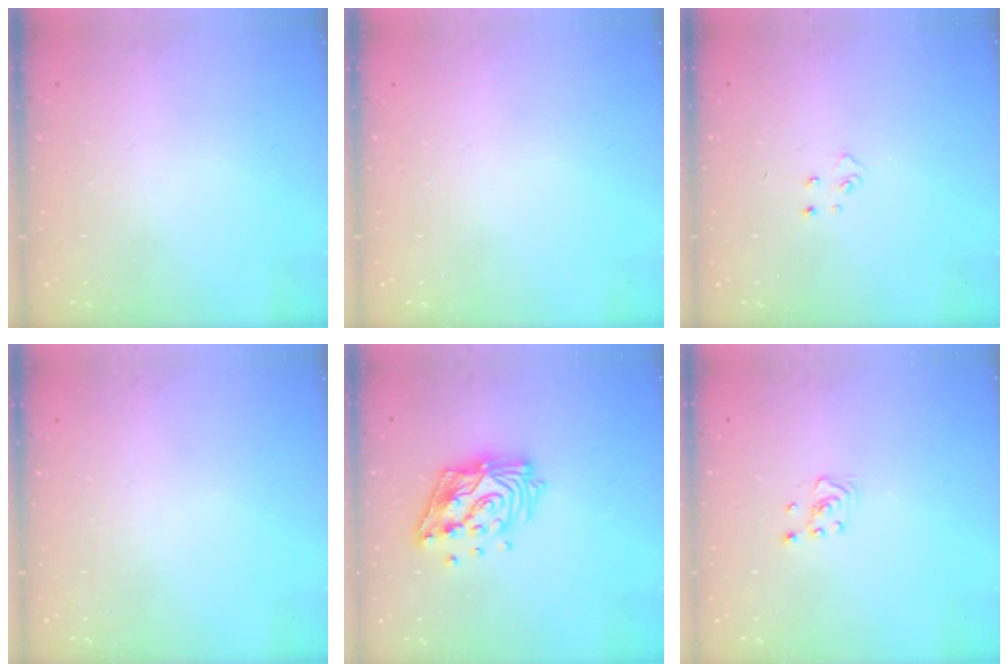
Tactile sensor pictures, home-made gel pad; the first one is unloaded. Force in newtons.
{"total": 0.0}
{"total": 3.3, "press": 3.3, "slide": 0.4}
{"total": 0.0}
{"total": 14.7, "press": 14.6, "slide": 1.9}
{"total": 2.8, "press": 2.6, "slide": 1.1}